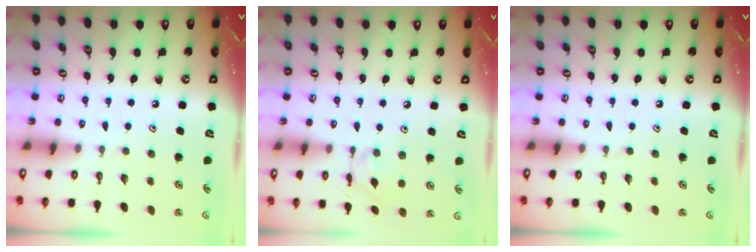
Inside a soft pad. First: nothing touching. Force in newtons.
{"total": 3.1, "press": 3.1, "slide": 0.2}
{"total": 0.0}